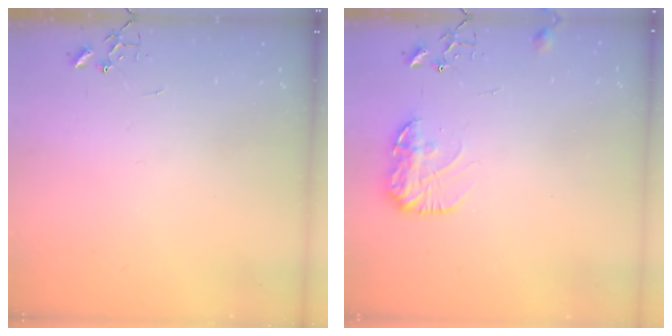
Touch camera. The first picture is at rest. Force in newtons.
{"total": 10.3, "press": 10.3, "slide": 0.8}